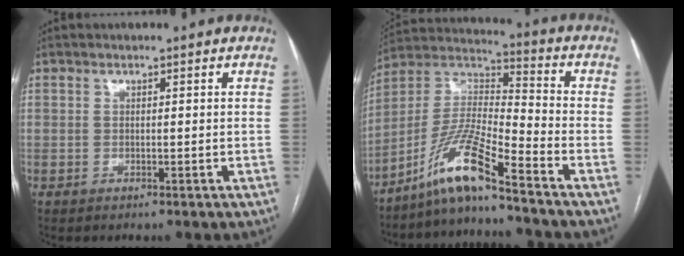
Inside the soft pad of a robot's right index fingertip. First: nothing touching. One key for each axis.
{"total": 11.5, "fx": -8.6, "fy": -0.5, "fz": 7.6, "tx": -0.159, "ty": 0.003, "tz": -0.166}